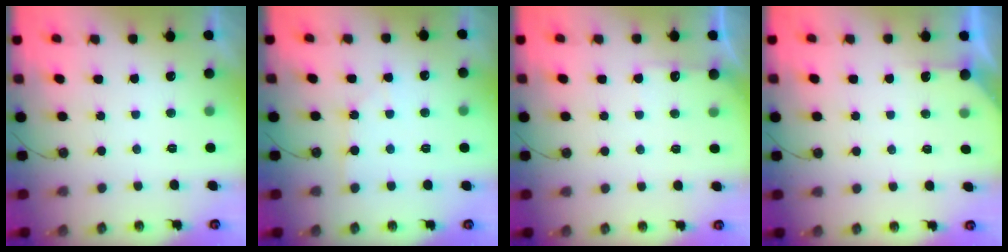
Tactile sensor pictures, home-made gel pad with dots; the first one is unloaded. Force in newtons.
{"total": 4.2, "press": 4.2, "slide": 0.5}
{"total": 4.8, "press": 4.8, "slide": 0.5}
{"total": 2.3, "press": 2.3, "slide": 0.2}